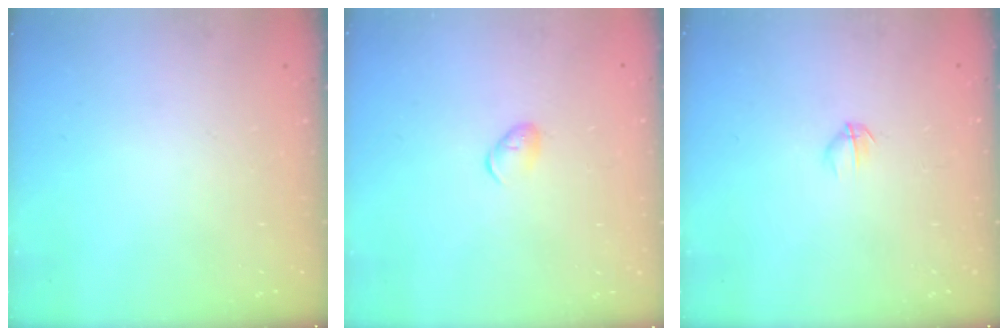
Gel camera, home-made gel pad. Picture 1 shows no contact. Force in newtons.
{"total": 4.4, "press": 4.3, "slide": 1.0}
{"total": 2.8, "press": 2.7, "slide": 0.9}